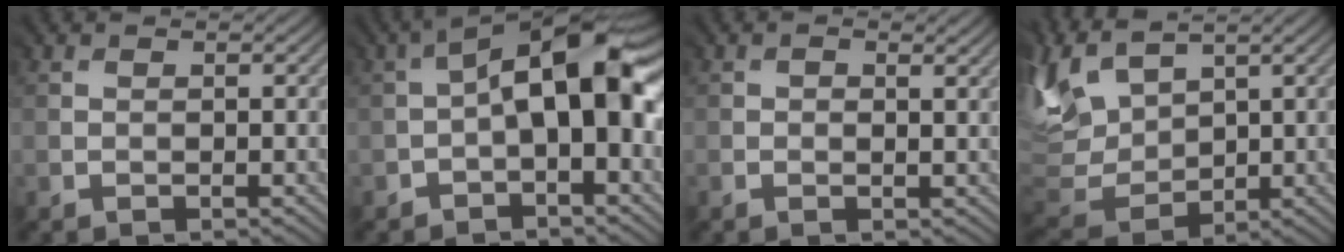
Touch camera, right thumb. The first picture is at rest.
{"total": 10.7, "force": [0.1, 4.9, 9.5], "torque": [-0.152, 0.014, -0.005]}
{"total": 1.6, "force": [0.7, 0.7, 1.3], "torque": [-0.024, -0.002, 0.009]}
{"total": 10.6, "force": [5.7, 6.2, 6.5], "torque": [-0.208, 0.026, 0.102]}